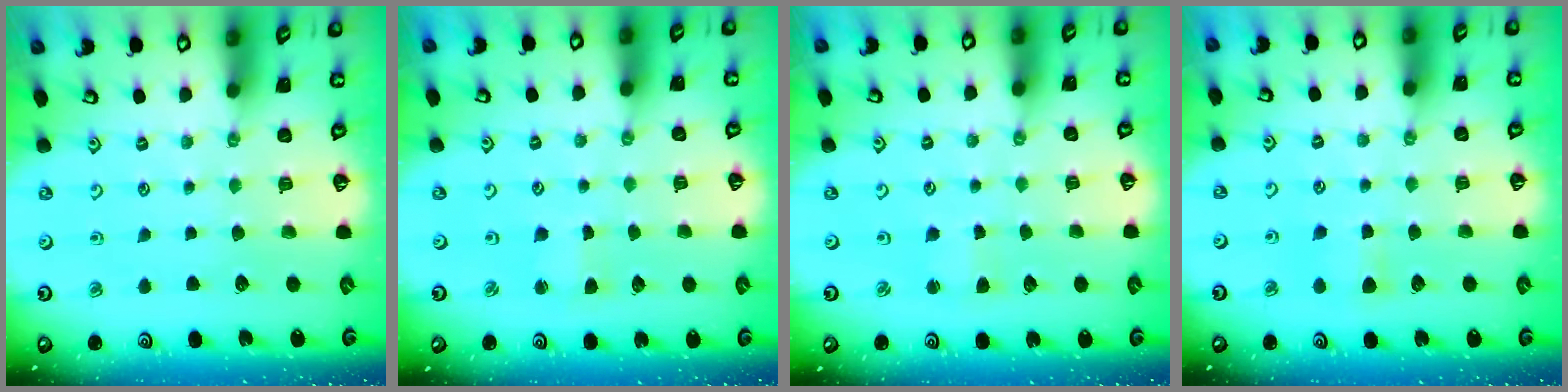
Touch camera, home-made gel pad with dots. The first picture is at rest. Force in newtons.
{"total": 2.3, "press": 2.3, "slide": 0.4}
{"total": 2.1, "press": 2.1, "slide": 0.2}
{"total": 4.5, "press": 4.4, "slide": 0.9}